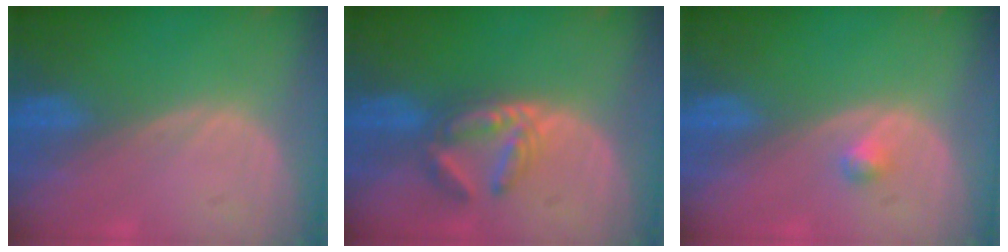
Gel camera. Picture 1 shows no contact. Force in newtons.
{"total": 5.7, "press": 5.1, "slide": 2.6}
{"total": 1.1, "press": 1.1, "slide": 0.1}